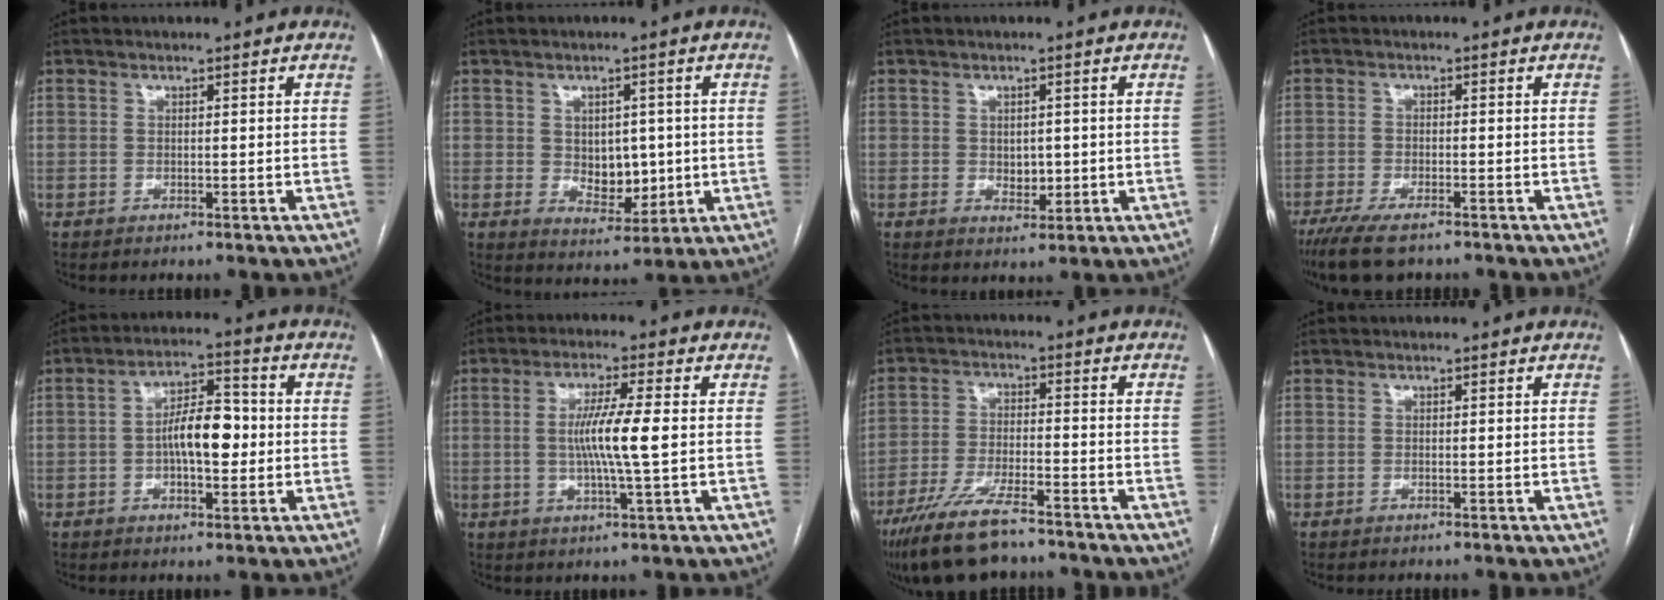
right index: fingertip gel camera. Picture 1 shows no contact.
{"total": 6.3, "force": [0.1, 4.1, 4.8], "torque": [-0.066, -0.001, 0.017]}
{"total": 2.9, "force": [-0.1, 2.0, 2.2], "torque": [-0.028, -0.003, 0.006]}
{"total": 8.6, "force": [-6.5, 2.5, 5.2], "torque": [-0.089, -0.017, -0.106]}
{"total": 8.5, "force": [-0.7, 3.4, 7.8], "torque": [-0.136, 0.021, -0.012]}
{"total": 7.6, "force": [0.0, -0.4, 7.6], "torque": [-0.140, -0.003, -0.001]}
{"total": 12.1, "force": [-9.3, 2.7, 7.3], "torque": [-0.137, -0.026, -0.160]}
{"total": 0.0}